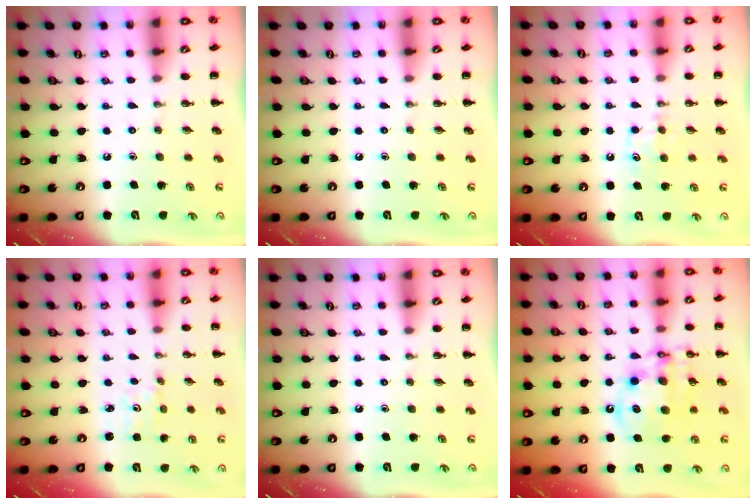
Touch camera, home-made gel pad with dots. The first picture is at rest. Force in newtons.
{"total": 0.0}
{"total": 5.6, "press": 5.3, "slide": 1.7}
{"total": 1.2, "press": 1.1, "slide": 0.4}
{"total": 0.0}
{"total": 12.8, "press": 12.4, "slide": 3.2}